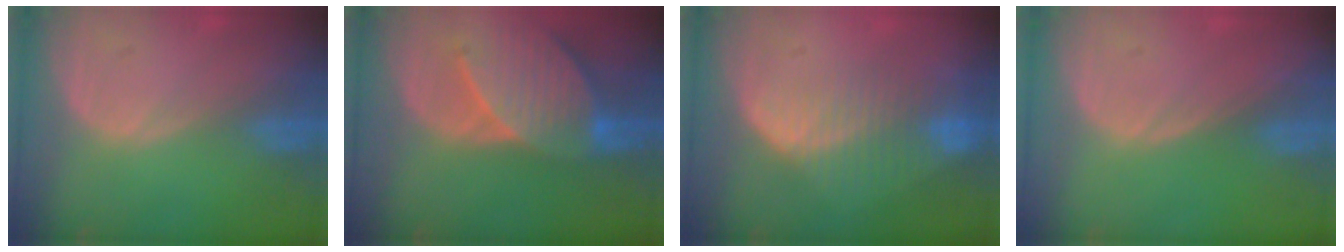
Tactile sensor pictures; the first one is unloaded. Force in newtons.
{"total": 9.6, "press": 8.7, "slide": 4.0}
{"total": 8.5, "press": 7.2, "slide": 4.6}
{"total": 0.0}